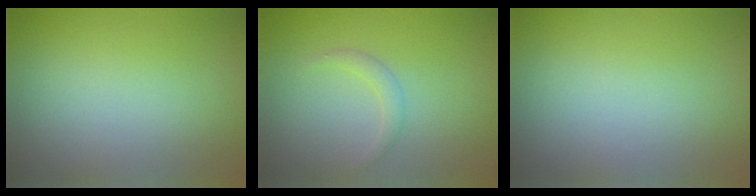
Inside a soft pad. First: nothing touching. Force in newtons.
{"total": 1.1, "press": 1.1, "slide": 0.1}
{"total": 0.0}